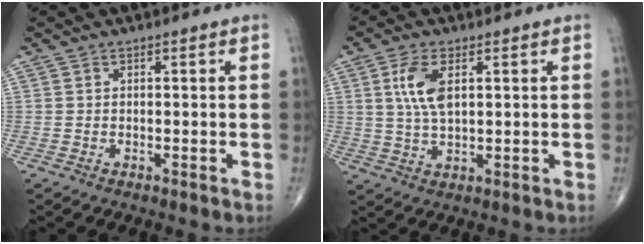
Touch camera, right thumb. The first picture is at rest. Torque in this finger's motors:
{"motor_torque": [1.06, 0.96, 1.02, 0.01, 0.06]}